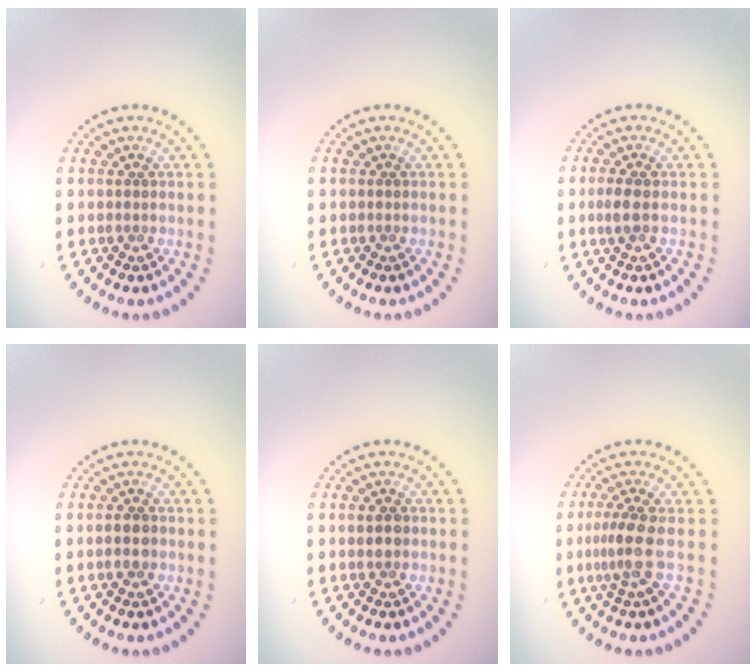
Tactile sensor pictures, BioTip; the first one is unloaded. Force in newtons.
{"total": 0.0}
{"total": 1.5, "press": 1.4, "slide": 0.5}
{"total": 1.5, "press": 1.4, "slide": 0.4}
{"total": 1.4, "press": 1.4, "slide": 0.1}
{"total": 2.7, "press": 2.0, "slide": 1.8}